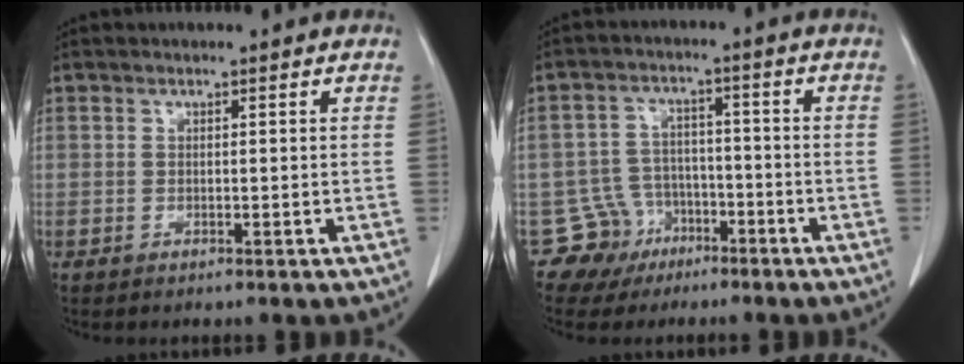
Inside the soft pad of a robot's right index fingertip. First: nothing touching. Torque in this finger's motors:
{"motor_torque": [-0.52, 0.24, -0.59, -0.21]}